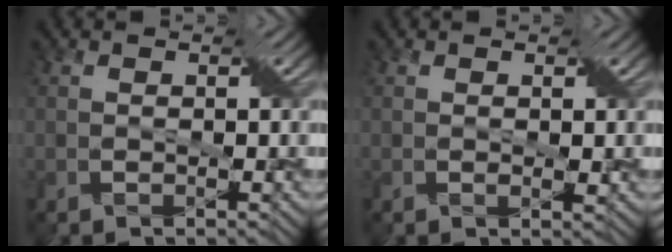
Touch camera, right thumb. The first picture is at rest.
{"total": 0.9, "force": [0.3, 0.4, 0.8], "torque": [-0.010, -0.002, 0.008]}